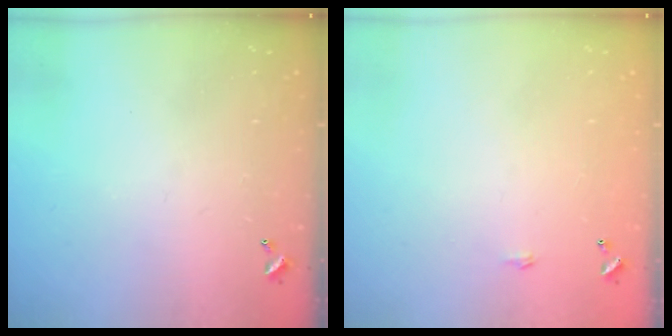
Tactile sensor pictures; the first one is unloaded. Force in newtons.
{"total": 0.6, "press": 0.6, "slide": 0.2}